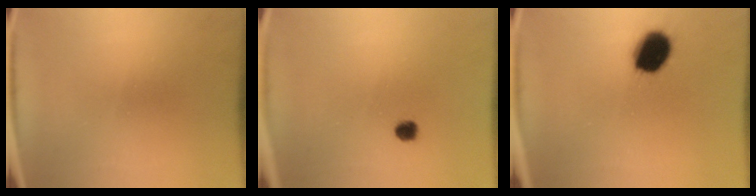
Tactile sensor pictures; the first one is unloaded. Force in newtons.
{"total": 2.0}
{"total": 11.8}